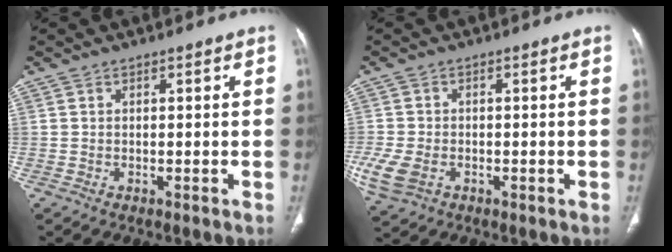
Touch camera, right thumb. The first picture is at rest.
{"total": 7.2, "force": [-2.3, 5.0, 4.7], "torque": [-0.116, -0.001, -0.037]}